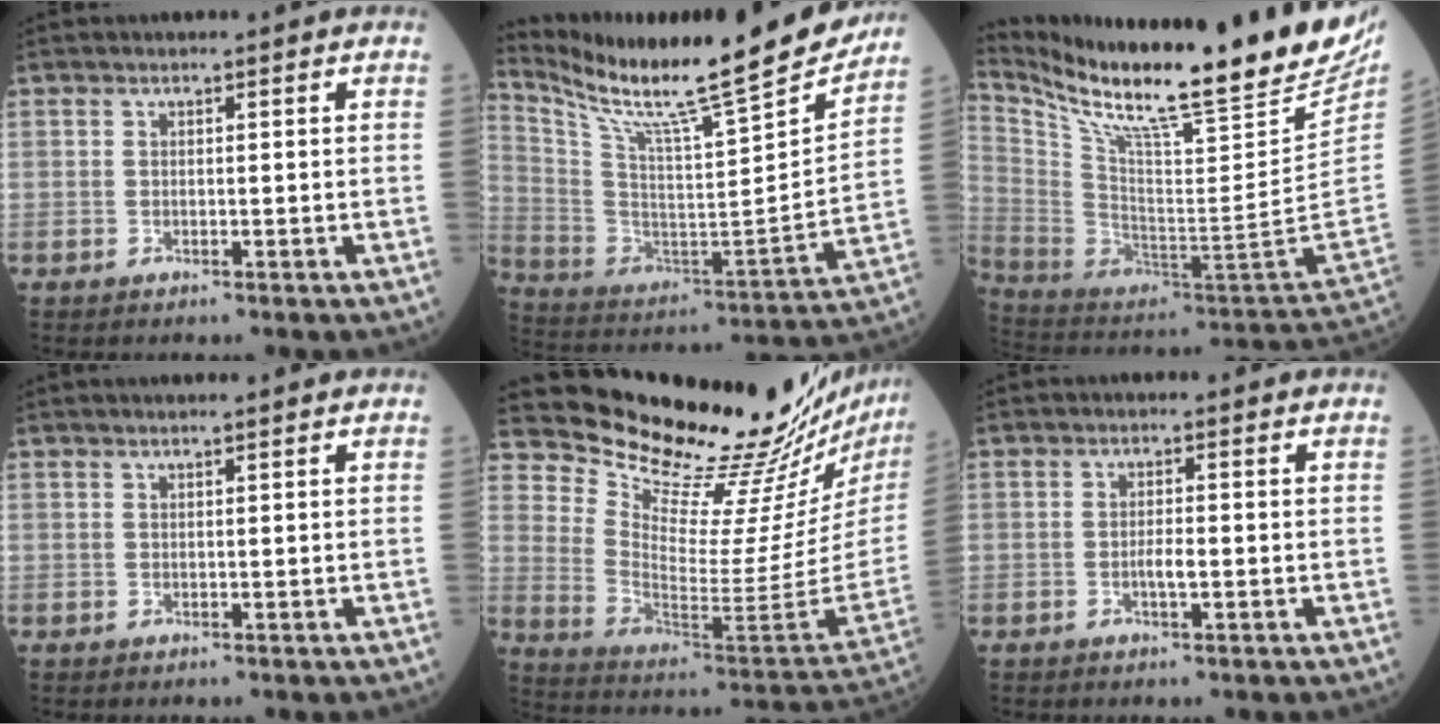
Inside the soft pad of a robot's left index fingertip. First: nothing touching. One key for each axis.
{"total": 26.6, "fx": 22.9, "fy": 0.9, "fz": 13.4, "tx": -0.247, "ty": -0.067, "tz": 0.354}
{"total": 31.8, "fx": 25.0, "fy": 2.2, "fz": 19.5, "tx": -0.345, "ty": -0.085, "tz": 0.381}
{"total": 1.5, "fx": 1.3, "fy": -0.1, "fz": 0.7, "tx": -0.007, "ty": 0.012, "tz": 0.021}
{"total": 26.7, "fx": 24.4, "fy": 1.0, "fz": 10.8, "tx": -0.180, "ty": -0.137, "tz": 0.344}
{"total": 1.9, "fx": -0.7, "fy": 0.4, "fz": 1.7, "tx": -0.034, "ty": -0.002, "tz": -0.012}